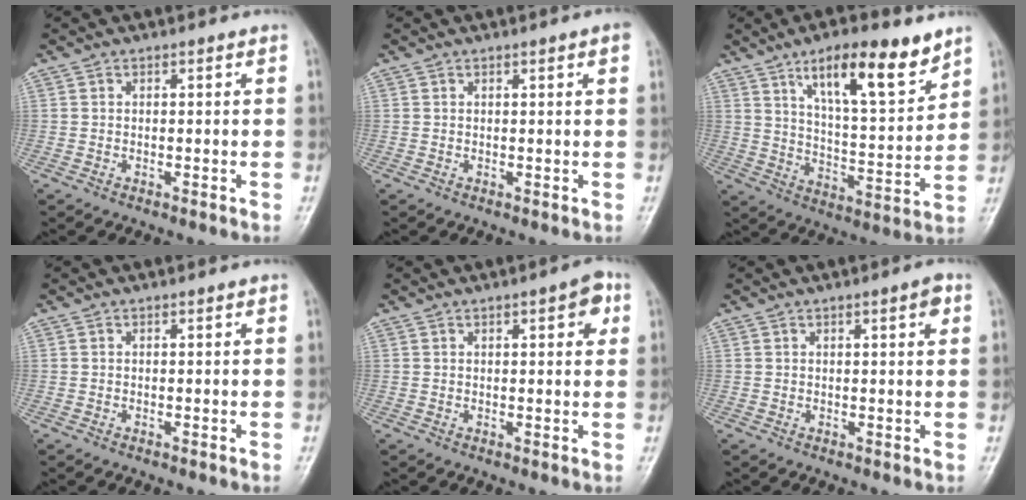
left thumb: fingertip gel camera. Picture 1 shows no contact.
{"total": 1.6, "force": [0.7, 0.1, 1.4], "torque": [-0.023, 0.001, 0.008]}
{"total": 15.6, "force": [9.7, 4.5, 11.4], "torque": [-0.157, -0.051, 0.163]}
{"total": 0.0}
{"total": 4.4, "force": [1.8, 1.5, 3.7], "torque": [-0.036, 0.000, 0.018]}
{"total": 2.6, "force": [1.1, 0.6, 2.3], "torque": [-0.029, -0.001, 0.014]}